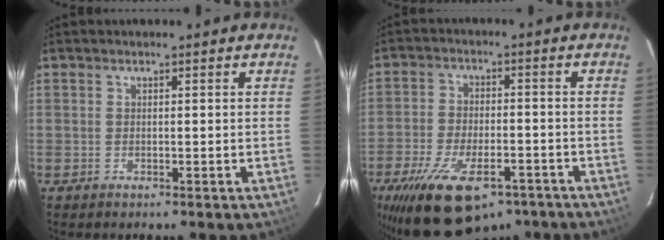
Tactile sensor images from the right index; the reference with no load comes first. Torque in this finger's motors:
{"motor_torque": [1.23, -0.91, 0.92, 0.21]}